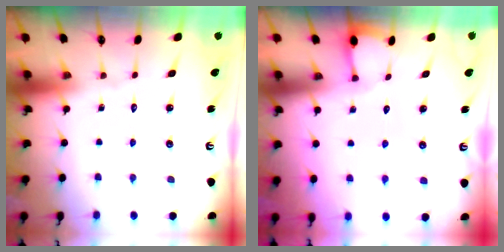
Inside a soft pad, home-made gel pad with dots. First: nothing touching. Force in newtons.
{"total": 1.5, "press": 1.5, "slide": 0.1}